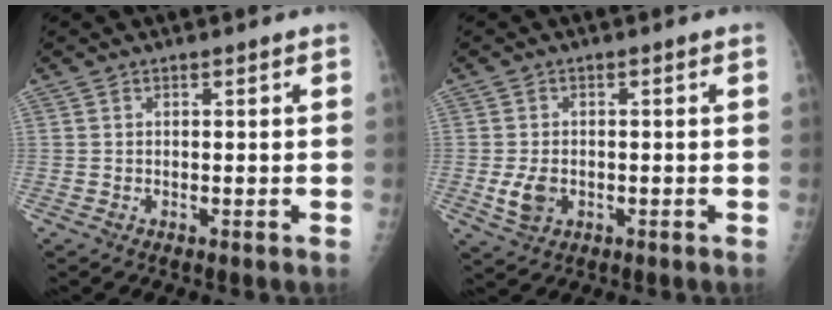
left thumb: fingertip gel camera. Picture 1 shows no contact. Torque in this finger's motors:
{"motor_torque": [0.03, 0.08, 0.63, 0.15, 0.11]}